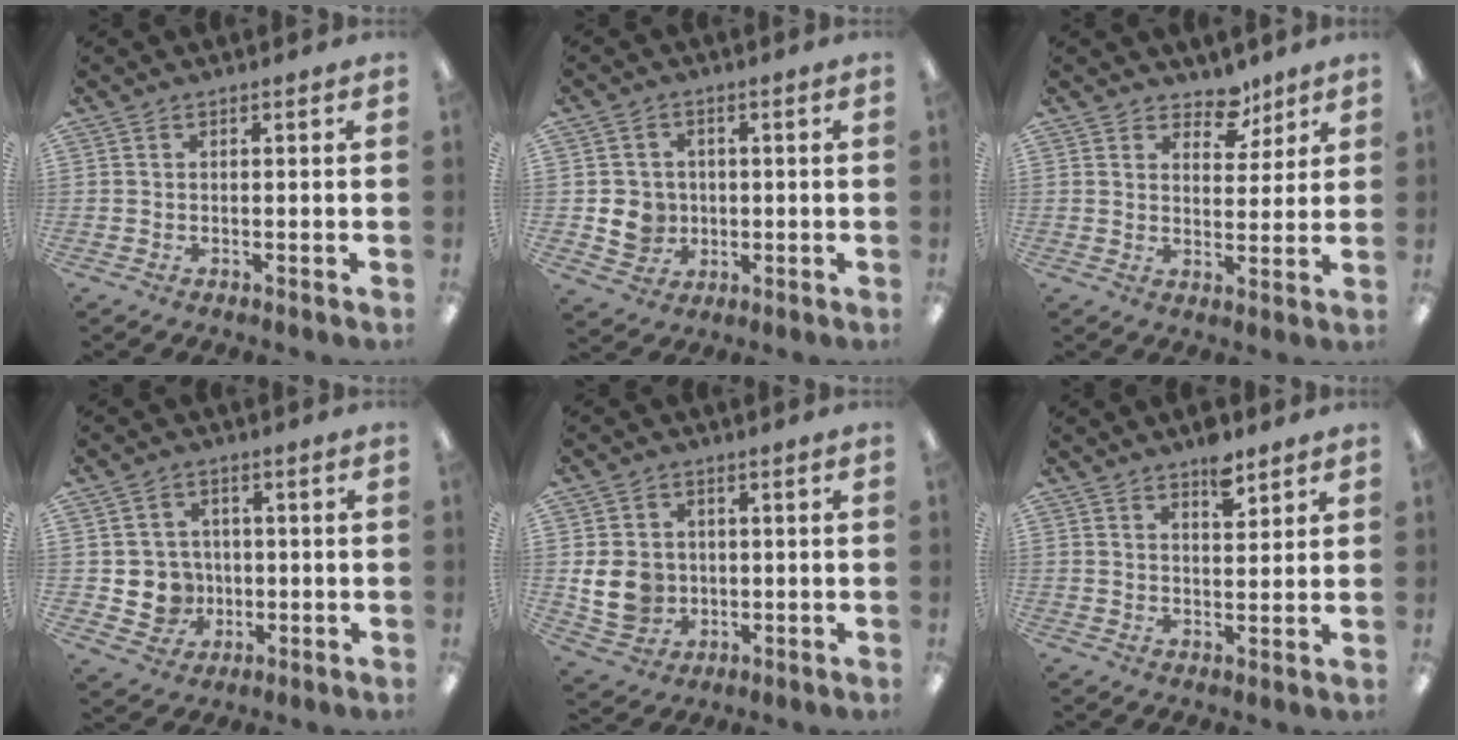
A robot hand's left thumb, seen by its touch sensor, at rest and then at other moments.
{"total": 6.6, "force": [-0.6, 6.2, 2.0], "torque": [-0.042, 0.010, -0.008]}
{"total": 6.7, "force": [4.9, 4.0, 2.2], "torque": [-0.019, -0.027, 0.084]}
{"total": 6.8, "force": [-0.6, 6.6, 1.5], "torque": [-0.038, 0.012, 0.000]}
{"total": 9.4, "force": [-0.4, 8.2, 4.6], "torque": [-0.109, 0.010, -0.003]}
{"total": 5.9, "force": [4.4, 2.5, 3.0], "torque": [-0.028, -0.029, 0.074]}